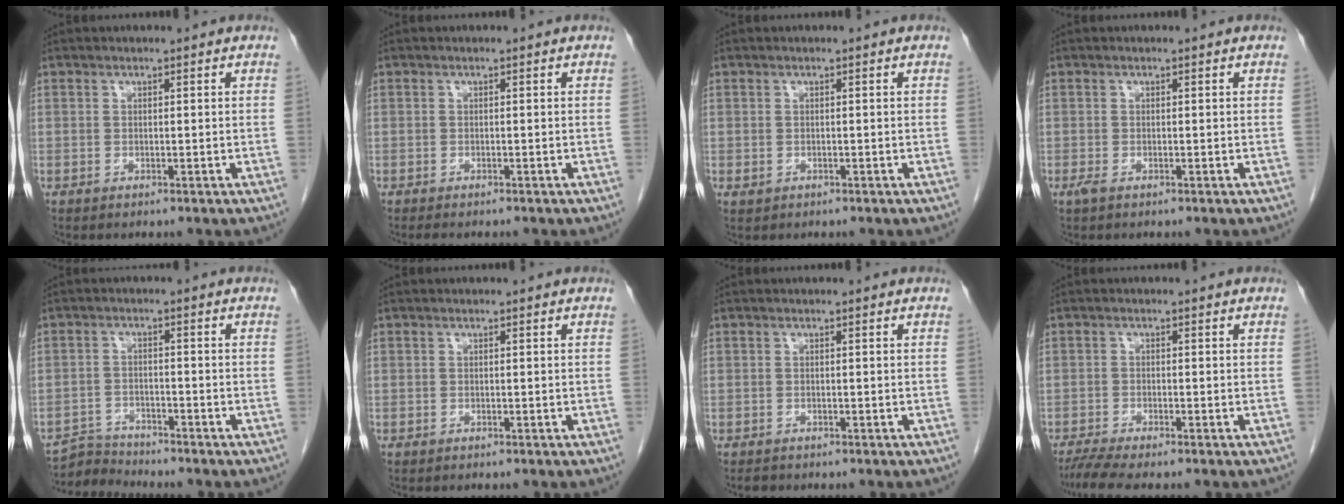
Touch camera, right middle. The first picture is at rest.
{"total": 2.2, "force": [-1.9, 0.5, 1.0], "torque": [-0.016, -0.006, -0.021]}
{"total": 0.9, "force": [-0.3, 0.7, 0.4], "torque": [-0.010, 0.001, 0.000]}
{"total": 0.7, "force": [-0.4, 0.2, 0.5], "torque": [-0.015, -0.003, -0.008]}
{"total": 4.2, "force": [-4.1, 0.1, -0.8], "torque": [0.013, -0.008, -0.075]}
{"total": 0.0}
{"total": 0.9, "force": [-0.8, 0.3, 0.2], "torque": [-0.011, -0.002, -0.013]}
{"total": 4.5, "force": [-3.7, -0.2, 2.4], "torque": [-0.043, -0.013, -0.068]}